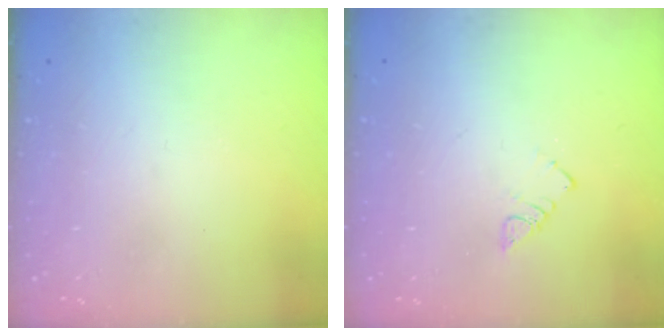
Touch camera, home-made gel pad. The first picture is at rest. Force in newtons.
{"total": 2.8, "press": 2.8, "slide": 0.3}